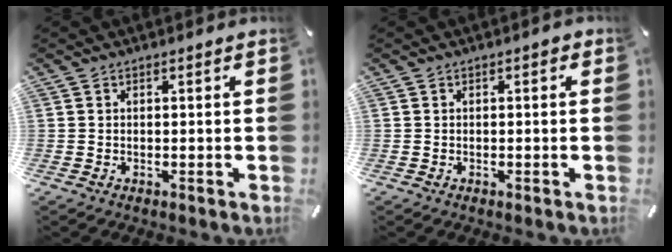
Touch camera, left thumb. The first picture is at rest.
{"total": 0.8, "force": [-0.1, 0.5, 0.7], "torque": [-0.012, 0.003, -0.003]}